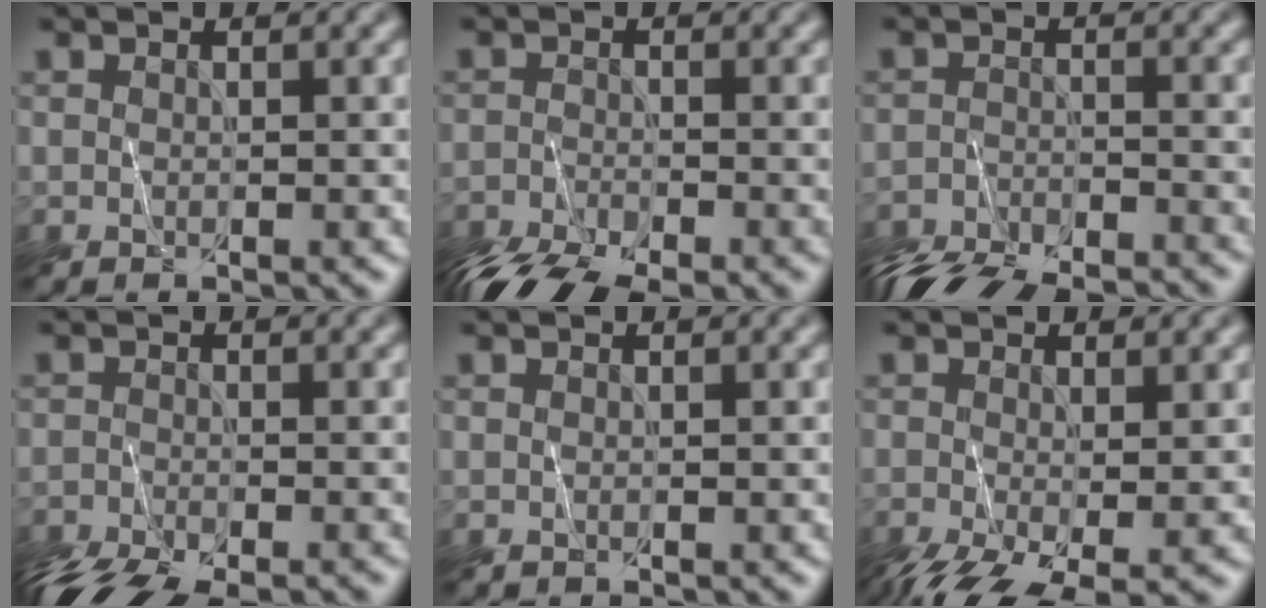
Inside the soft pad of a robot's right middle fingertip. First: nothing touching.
{"total": 6.3, "force": [-5.1, 1.8, 3.3], "torque": [-0.063, -0.026, -0.100]}
{"total": 8.7, "force": [-8.3, 1.6, 2.2], "torque": [-0.042, -0.028, -0.142]}
{"total": 7.8, "force": [-6.3, 2.6, 3.8], "torque": [-0.072, -0.037, -0.103]}
{"total": 0.0}
{"total": 6.3, "force": [-3.3, 2.6, 4.7], "torque": [-0.107, -0.027, -0.056]}